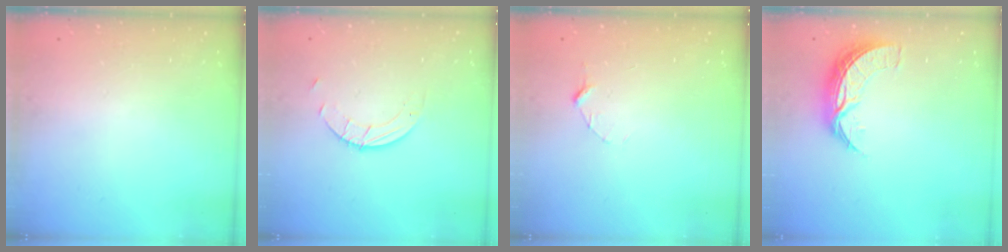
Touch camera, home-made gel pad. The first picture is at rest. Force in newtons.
{"total": 2.5, "press": 2.5, "slide": 0.2}
{"total": 2.9, "press": 2.9, "slide": 0.3}
{"total": 8.4, "press": 8.4, "slide": 0.2}